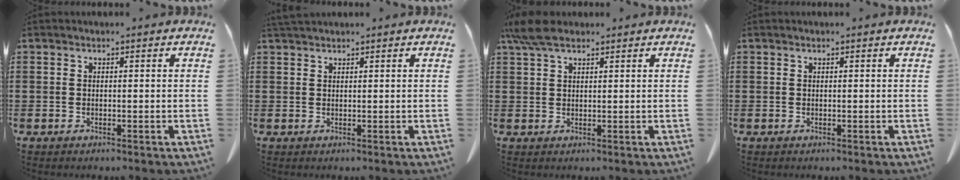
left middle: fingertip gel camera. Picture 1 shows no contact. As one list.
[{"total": 1.4, "force": [1.3, 0.2, 0.5], "torque": [-0.014, -0.001, 0.027]}, {"total": 4.9, "force": [3.5, 1.6, 3.1], "torque": [-0.078, 0.000, 0.064]}, {"total": 0.0}]